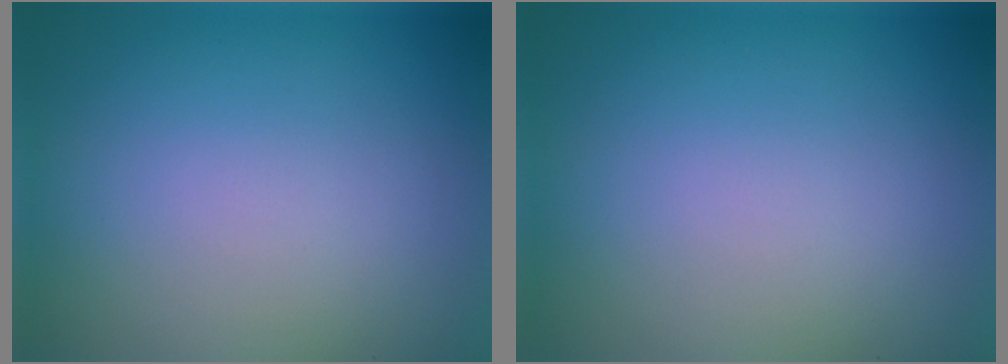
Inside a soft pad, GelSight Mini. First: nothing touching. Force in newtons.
{"total": 0.0}